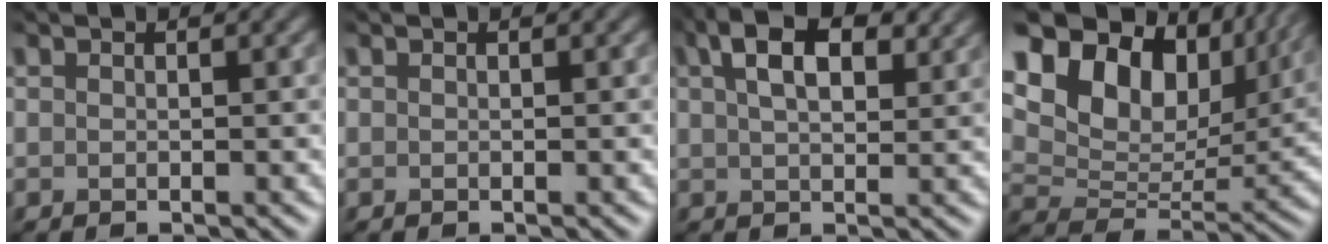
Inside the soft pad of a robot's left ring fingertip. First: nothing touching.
{"total": 0.0}
{"total": 5.7, "force": [2.7, 2.8, 4.2], "torque": [-0.073, 0.011, 0.040]}
{"total": 15.3, "force": [8.0, 9.5, 9.1], "torque": [-0.159, 0.042, 0.139]}